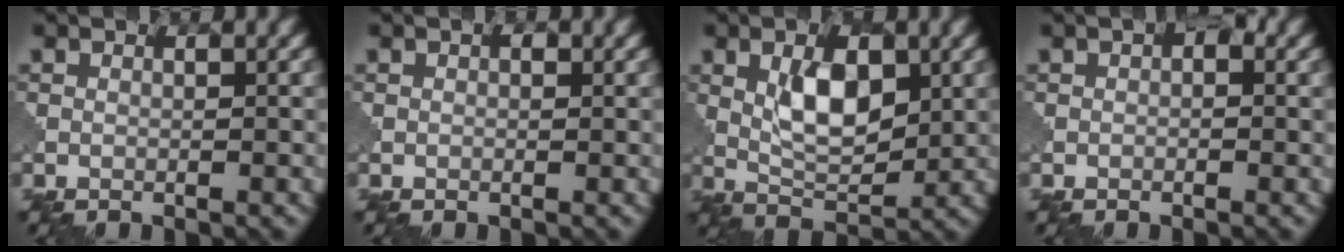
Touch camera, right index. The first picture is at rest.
{"total": 0.7, "force": [0.1, 0.4, 0.5], "torque": [-0.006, 0.000, 0.004]}
{"total": 5.1, "force": [1.3, 2.6, 4.1], "torque": [-0.077, -0.003, 0.028]}
{"total": 1.6, "force": [0.2, 0.9, 1.3], "torque": [-0.015, 0.001, 0.002]}